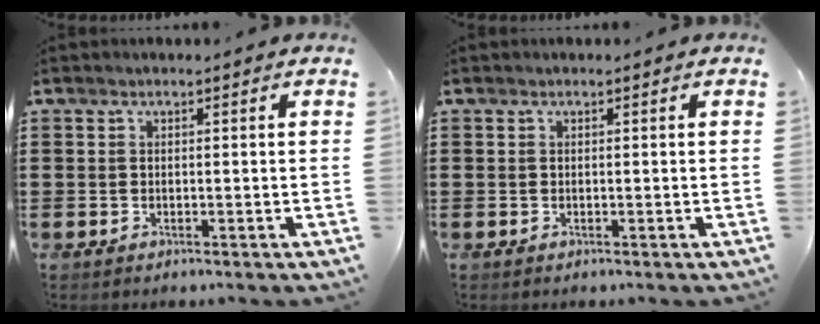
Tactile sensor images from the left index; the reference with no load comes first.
{"total": 0.0}